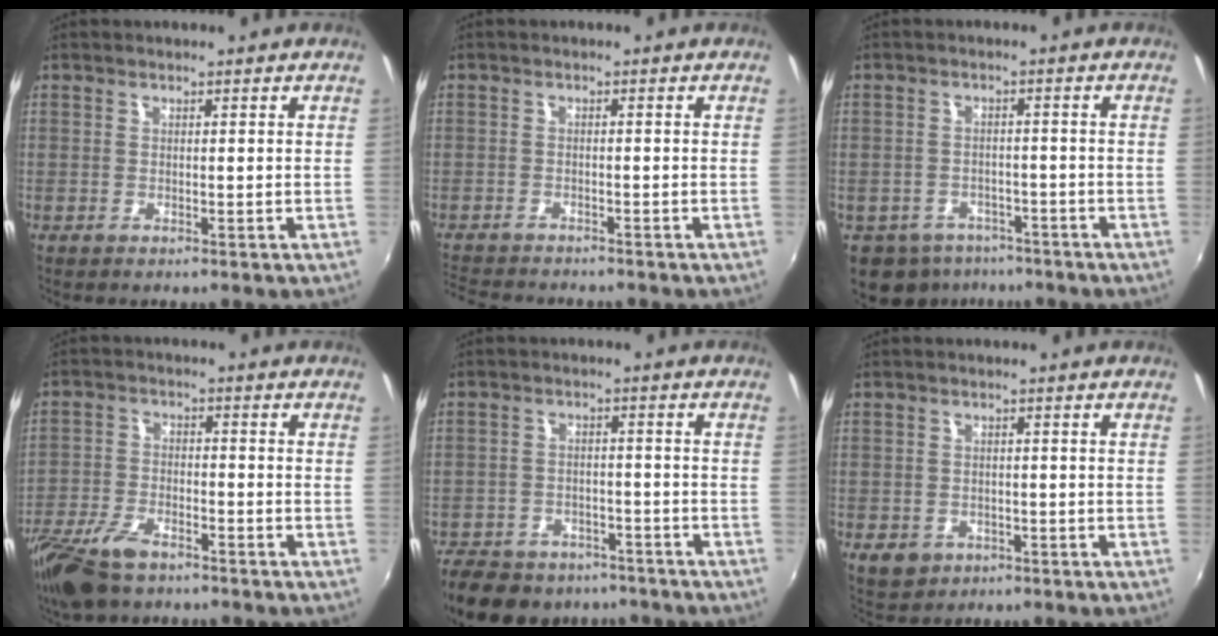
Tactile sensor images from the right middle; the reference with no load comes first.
{"total": 7.7, "force": [-7.2, 1.5, 2.2], "torque": [-0.070, -0.016, -0.120]}
{"total": 9.5, "force": [-6.3, 6.5, 3.0], "torque": [-0.086, 0.001, -0.081]}
{"total": 11.0, "force": [-7.9, 4.6, 6.1], "torque": [-0.152, -0.023, -0.155]}
{"total": 18.4, "force": [-14.1, 9.3, 7.2], "torque": [-0.178, 0.005, -0.196]}
{"total": 4.7, "force": [-2.0, 3.9, 1.9], "torque": [-0.045, -0.004, -0.024]}